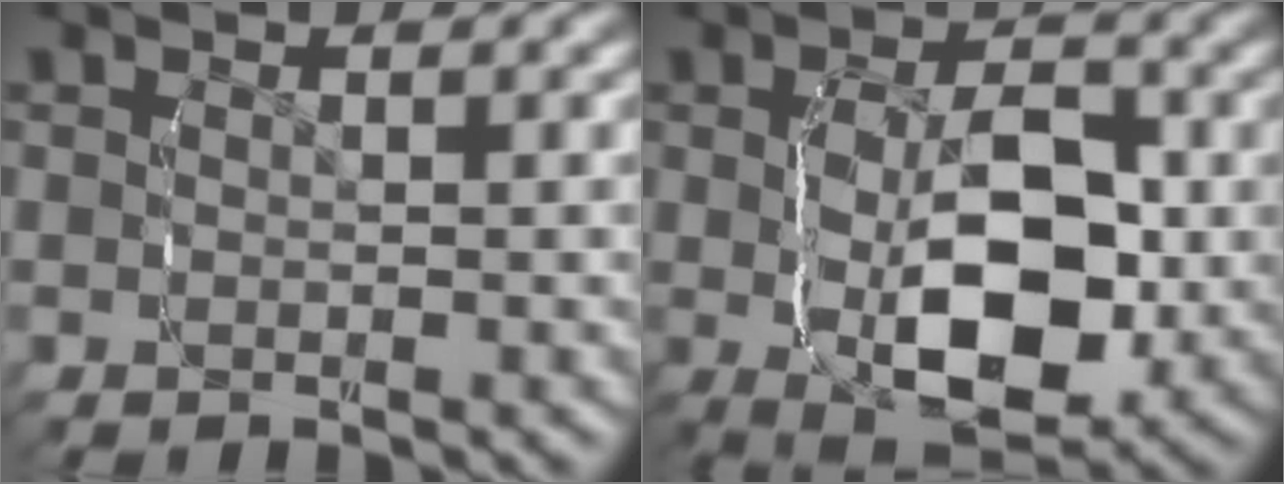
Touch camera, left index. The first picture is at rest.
{"total": 9.4, "force": [-2.5, 4.9, 7.7], "torque": [-0.129, -0.024, -0.029]}